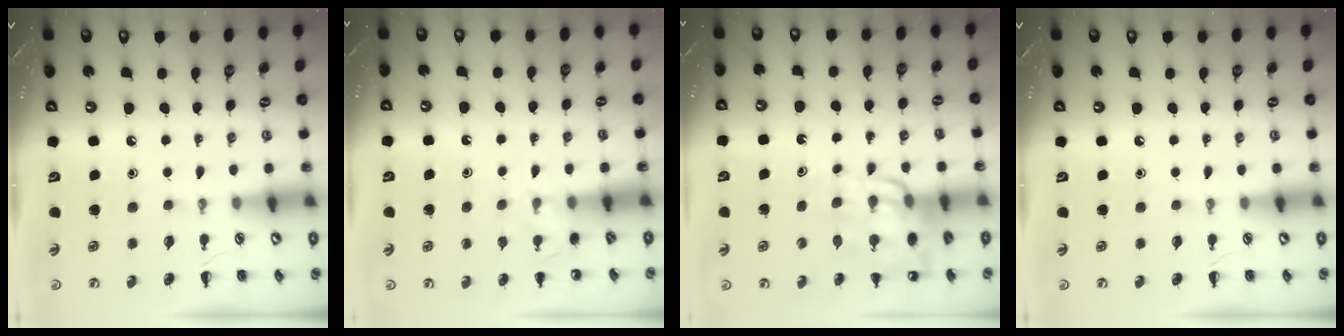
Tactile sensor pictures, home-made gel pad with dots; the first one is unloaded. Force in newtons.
{"total": 5.8, "press": 5.5, "slide": 1.9}
{"total": 13.6, "press": 13.1, "slide": 3.9}
{"total": 0.0}